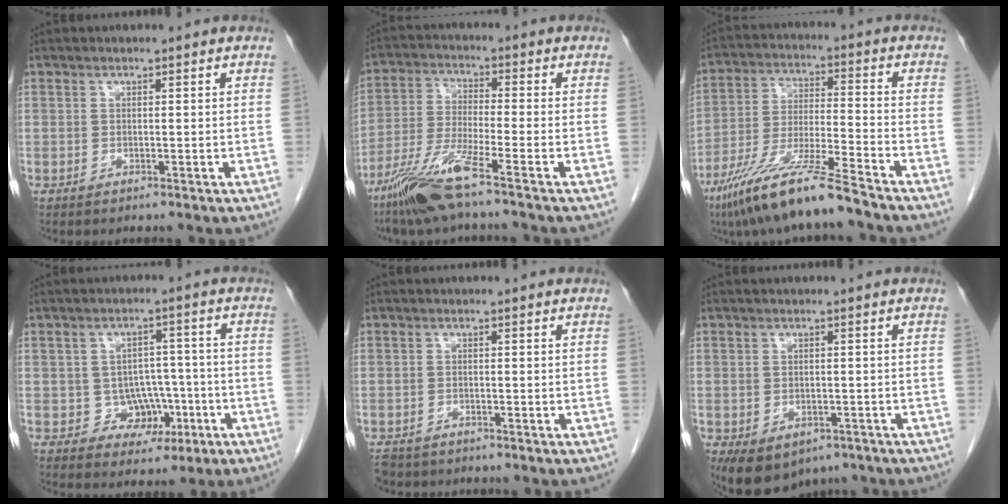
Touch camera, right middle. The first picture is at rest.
{"total": 9.1, "force": [-6.4, -0.3, 6.5], "torque": [-0.140, -0.026, -0.129]}
{"total": 13.9, "force": [-10.3, 0.0, 9.4], "torque": [-0.180, -0.032, -0.190]}
{"total": 6.2, "force": [-2.0, 5.4, 2.2], "torque": [-0.018, 0.023, -0.017]}
{"total": 3.7, "force": [-3.2, 1.8, 0.6], "torque": [-0.012, -0.004, -0.052]}
{"total": 8.8, "force": [-5.4, 5.7, 3.9], "torque": [-0.068, 0.006, -0.071]}